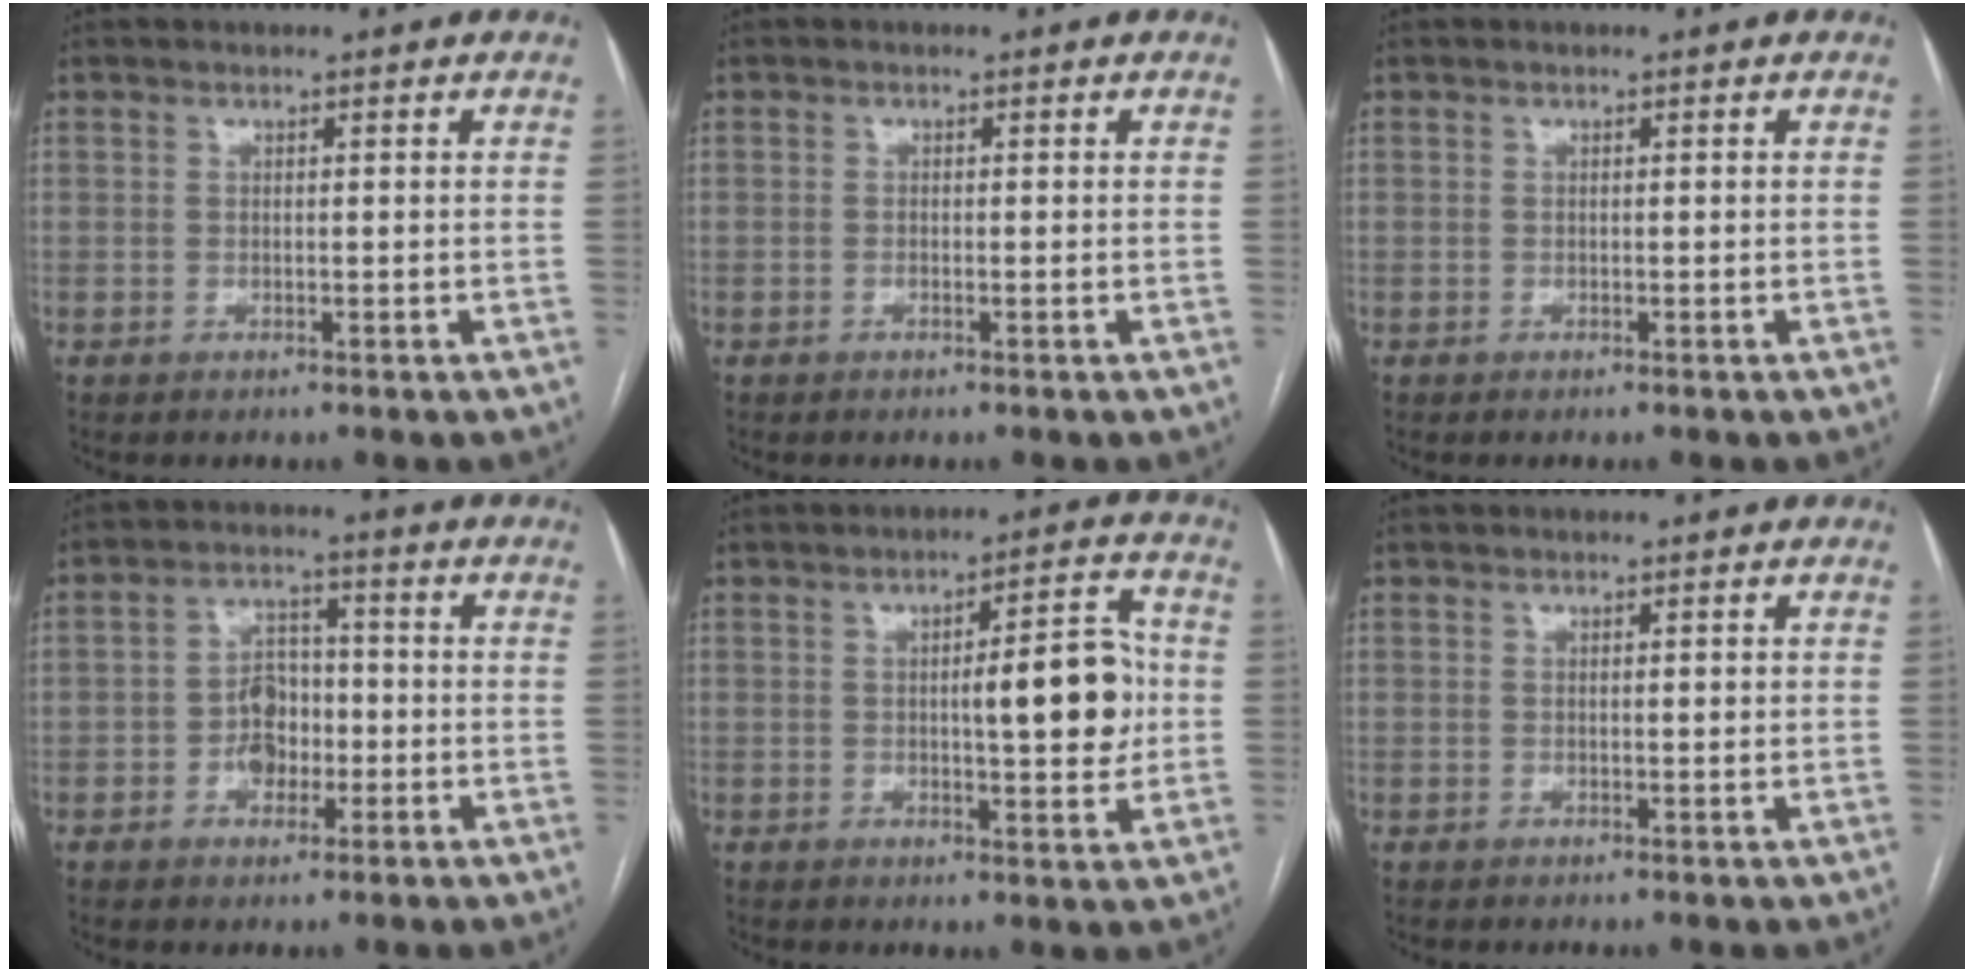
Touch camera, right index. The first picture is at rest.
{"total": 0.6, "force": [-0.3, 0.0, 0.5], "torque": [-0.010, 0.001, -0.005]}
{"total": 0.0}
{"total": 5.7, "force": [-1.7, 3.9, 3.8], "torque": [-0.069, 0.017, -0.030]}
{"total": 9.6, "force": [0.2, 2.4, 9.3], "torque": [-0.120, 0.014, 0.004]}
{"total": 0.6, "force": [0.1, 0.2, 0.6], "torque": [-0.008, 0.000, 0.001]}